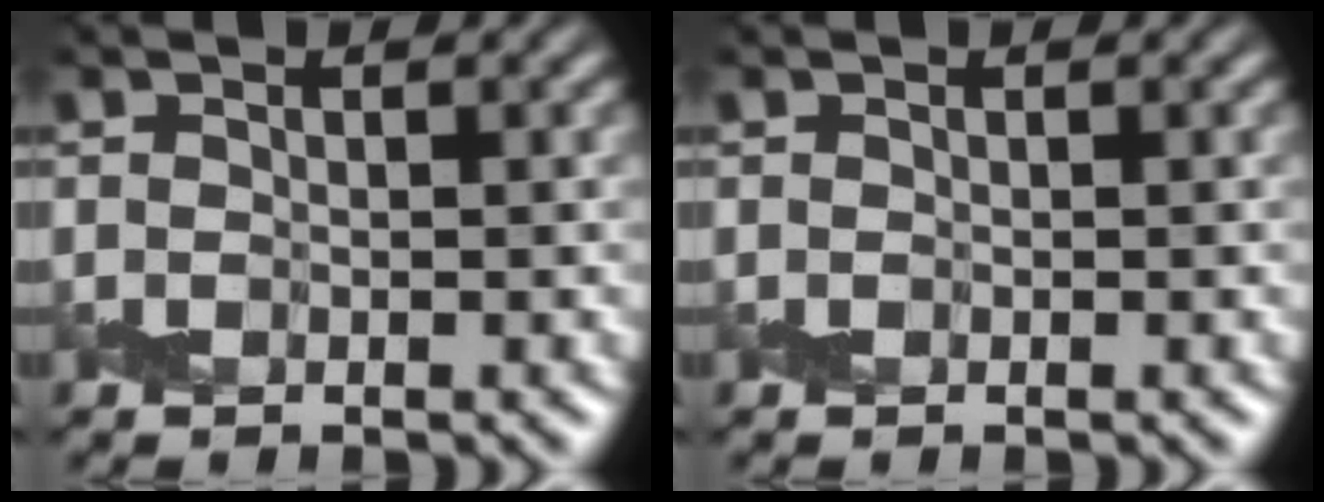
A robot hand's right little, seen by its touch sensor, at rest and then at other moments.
{"total": 0.0}